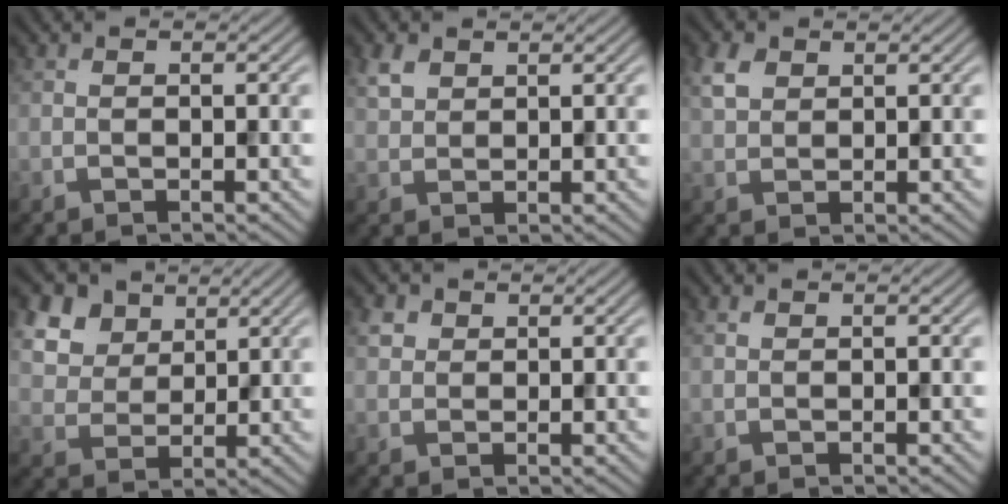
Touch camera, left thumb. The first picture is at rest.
{"total": 2.7, "force": [1.6, 1.7, 1.3], "torque": [-0.033, 0.003, 0.035]}
{"total": 3.2, "force": [1.6, 2.2, 1.7], "torque": [-0.044, 0.006, 0.031]}
{"total": 9.3, "force": [5.2, 6.4, 4.3], "torque": [-0.163, -0.001, 0.116]}
{"total": 2.1, "force": [1.0, 1.7, 0.6], "torque": [-0.019, 0.003, 0.019]}
{"total": 0.7, "force": [0.5, 0.4, 0.3], "torque": [-0.011, 0.001, 0.011]}